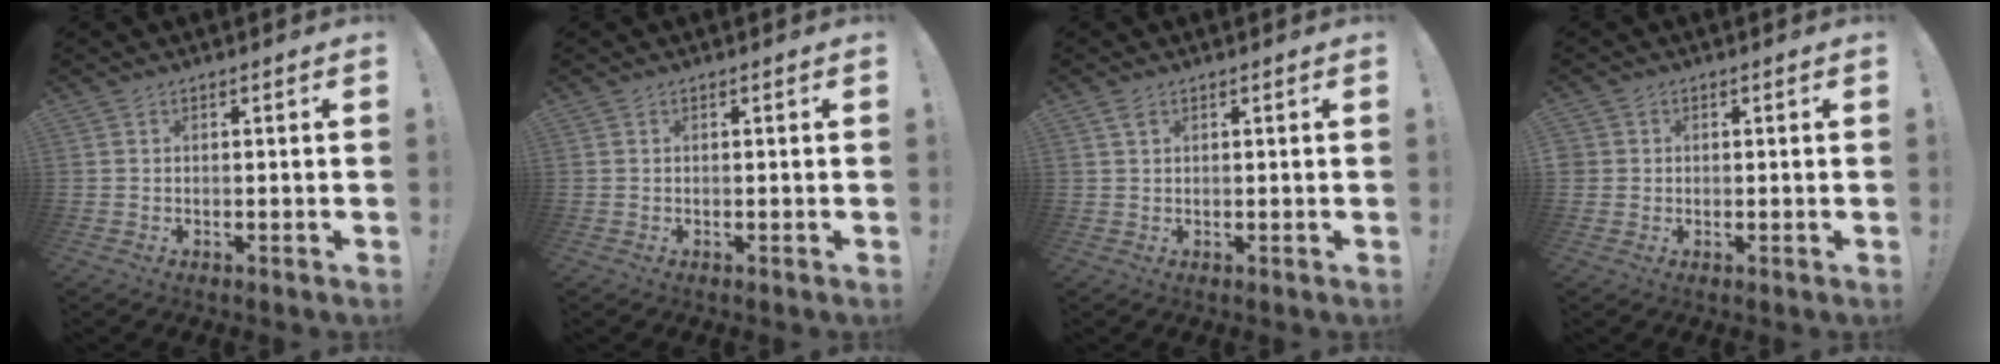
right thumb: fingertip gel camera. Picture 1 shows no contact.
{"total": 0.0}
{"total": 1.6, "force": [1.0, 0.7, 1.0], "torque": [-0.019, -0.001, 0.019]}
{"total": 1.9, "force": [0.0, 1.9, 0.1], "torque": [0.007, 0.001, 0.000]}